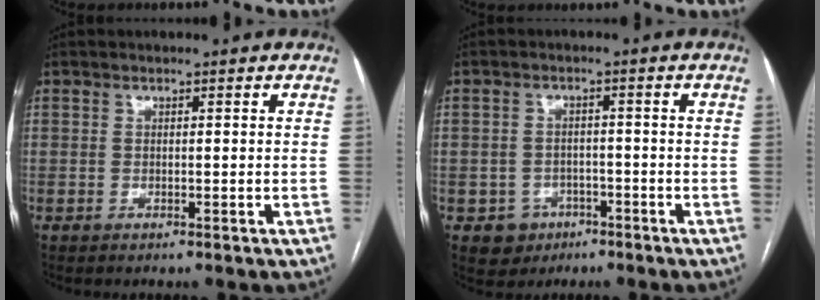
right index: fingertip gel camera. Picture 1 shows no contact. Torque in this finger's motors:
{"motor_torque": [-0.20, -0.09, -0.75, -0.21]}